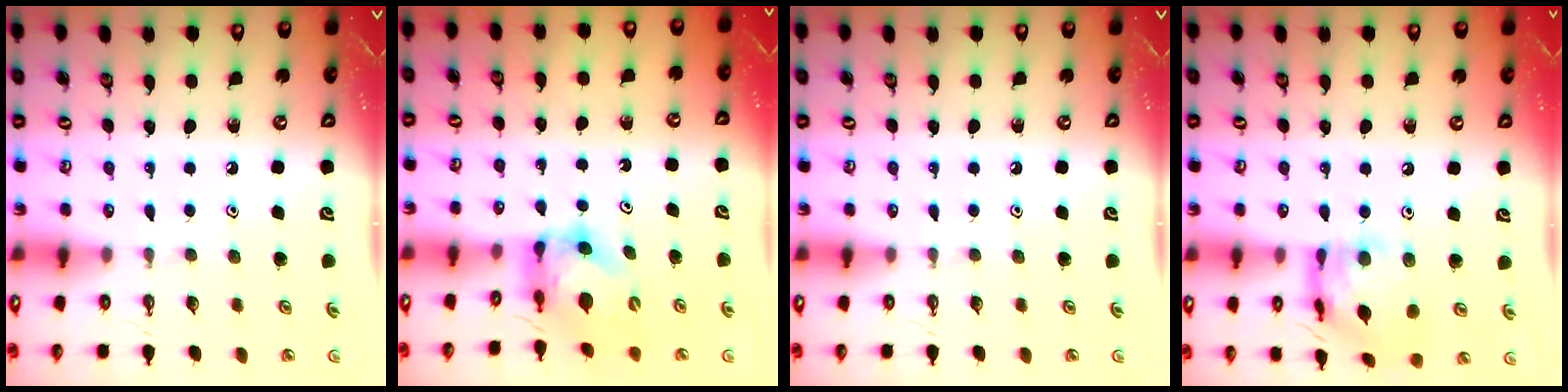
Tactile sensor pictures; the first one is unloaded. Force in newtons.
{"total": 5.8, "press": 5.8, "slide": 0.5}
{"total": 0.0}
{"total": 12.6, "press": 12.6, "slide": 1.2}